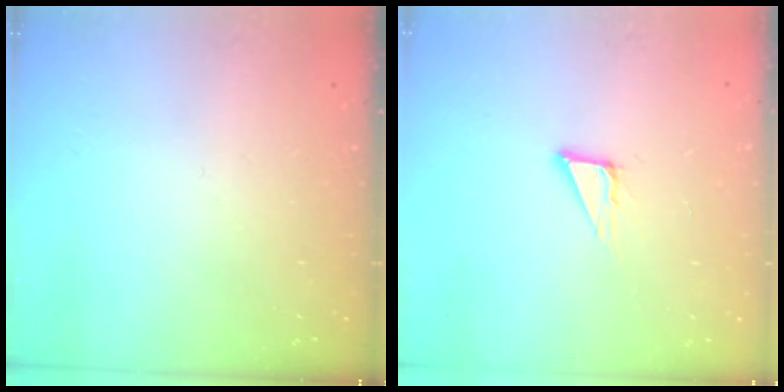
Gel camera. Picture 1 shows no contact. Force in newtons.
{"total": 5.0, "press": 5.0, "slide": 0.2}